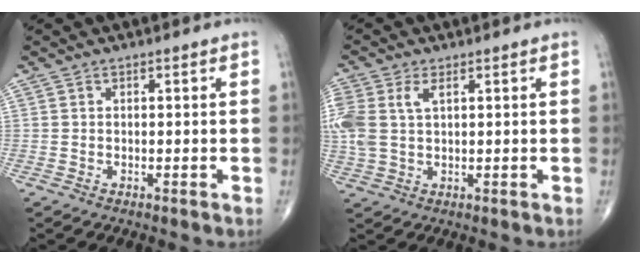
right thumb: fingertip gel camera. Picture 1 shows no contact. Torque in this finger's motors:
{"motor_torque": [0.17, 0.18, 0.81, 0.37, 0.11]}